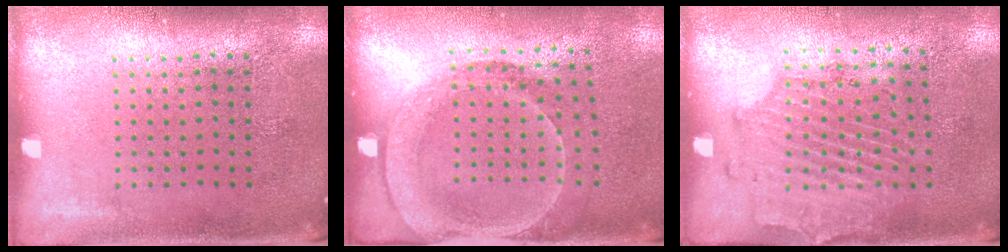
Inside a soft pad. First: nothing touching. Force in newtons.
{"total": 1.7, "press": 1.4, "slide": 1.1}
{"total": 1.7, "press": 1.4, "slide": 0.9}